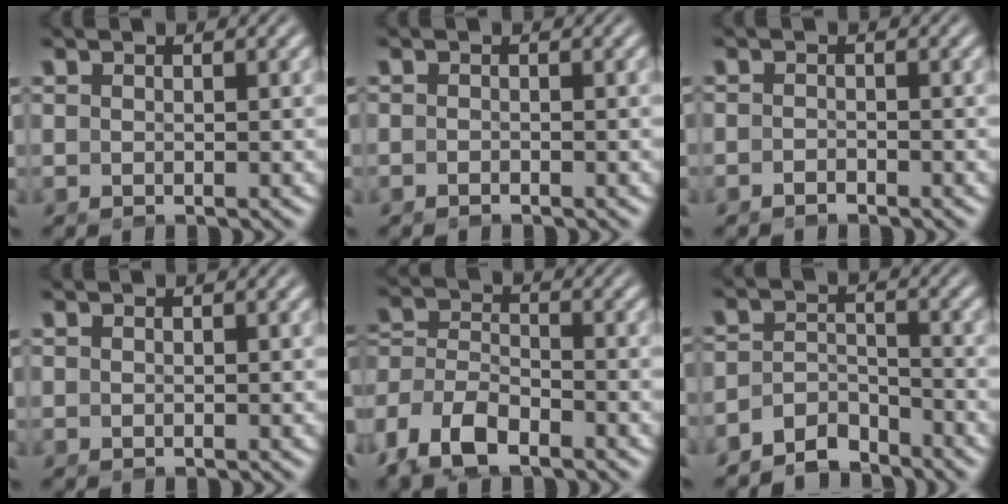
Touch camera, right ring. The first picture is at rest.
{"total": 0.8, "force": [-0.8, -0.2, -0.1], "torque": [-0.001, -0.008, -0.010]}
{"total": 1.3, "force": [-1.3, 0.0, -0.1], "torque": [0.000, -0.010, -0.019]}
{"total": 0.0}
{"total": 8.3, "force": [-3.8, 6.4, 3.5], "torque": [-0.104, -0.039, -0.056]}
{"total": 6.0, "force": [-4.7, 3.2, 2.0], "torque": [-0.037, -0.030, -0.071]}